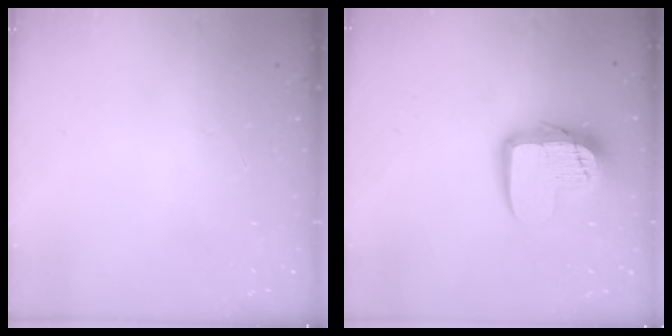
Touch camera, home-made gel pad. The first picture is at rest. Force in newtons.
{"total": 12.7, "press": 12.7, "slide": 1.0}